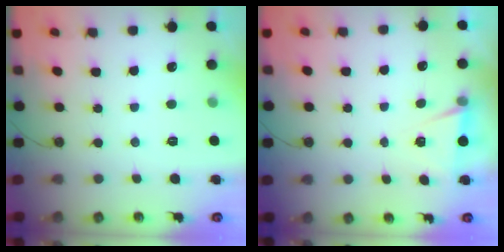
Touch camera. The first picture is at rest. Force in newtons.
{"total": 5.1, "press": 2.4, "slide": 4.5}